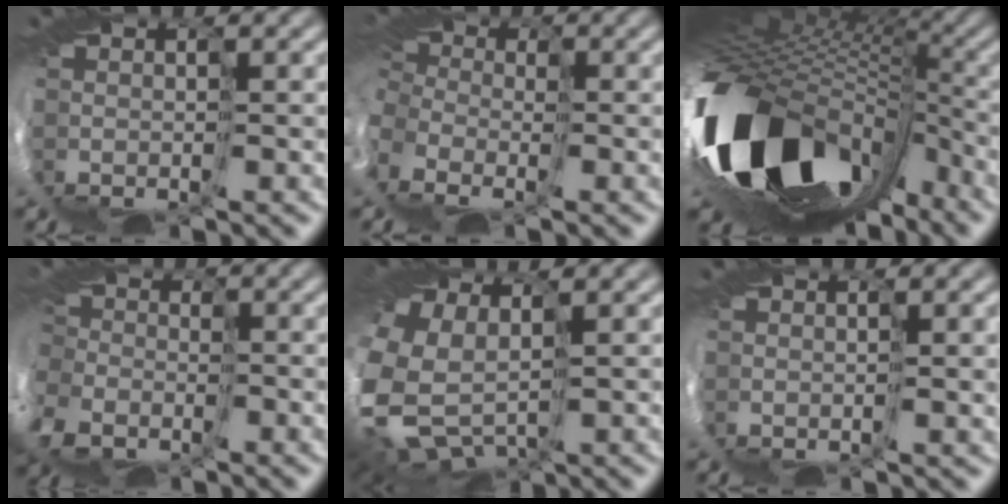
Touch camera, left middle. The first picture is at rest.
{"total": 10.4, "force": [-5.0, 7.3, 5.4], "torque": [-0.130, -0.030, -0.070]}
{"total": 15.1, "force": [-5.3, 10.0, 9.9], "torque": [-0.227, -0.057, -0.075]}
{"total": 11.2, "force": [-7.0, 7.9, 3.8], "torque": [-0.121, -0.053, -0.096]}
{"total": 9.0, "force": [0.4, 6.3, 6.4], "torque": [-0.215, -0.043, 0.042]}
{"total": 3.1, "force": [0.8, 0.8, 2.9], "torque": [-0.039, 0.002, 0.011]}